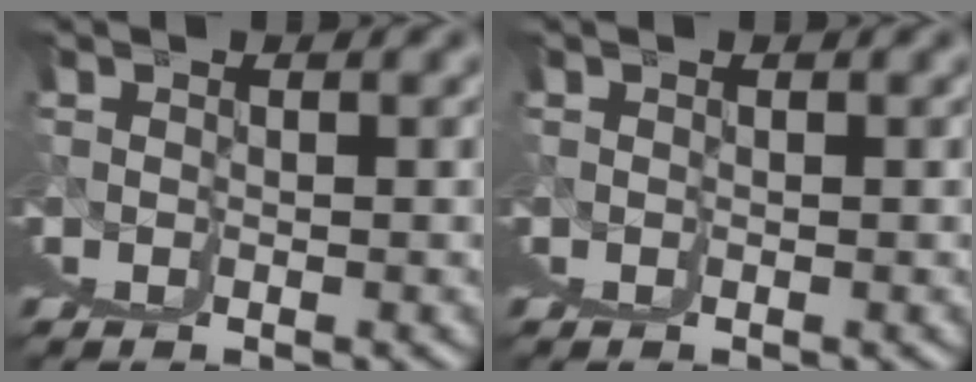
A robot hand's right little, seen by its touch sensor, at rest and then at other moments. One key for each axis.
{"total": 0.0}